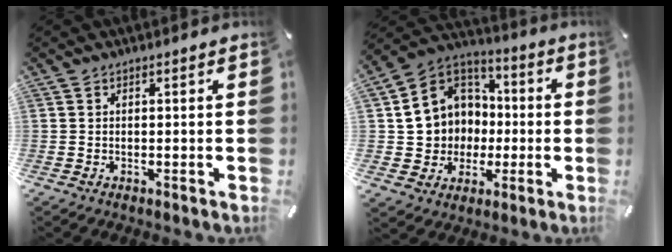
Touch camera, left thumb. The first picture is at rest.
{"total": 12.4, "force": [-0.8, 12.2, 1.8], "torque": [-0.039, -0.004, -0.002]}